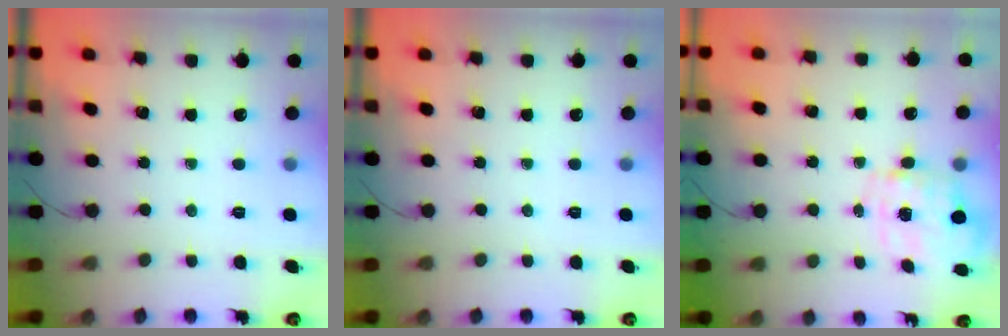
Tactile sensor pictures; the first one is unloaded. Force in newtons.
{"total": 0.0}
{"total": 2.8, "press": 2.6, "slide": 0.8}